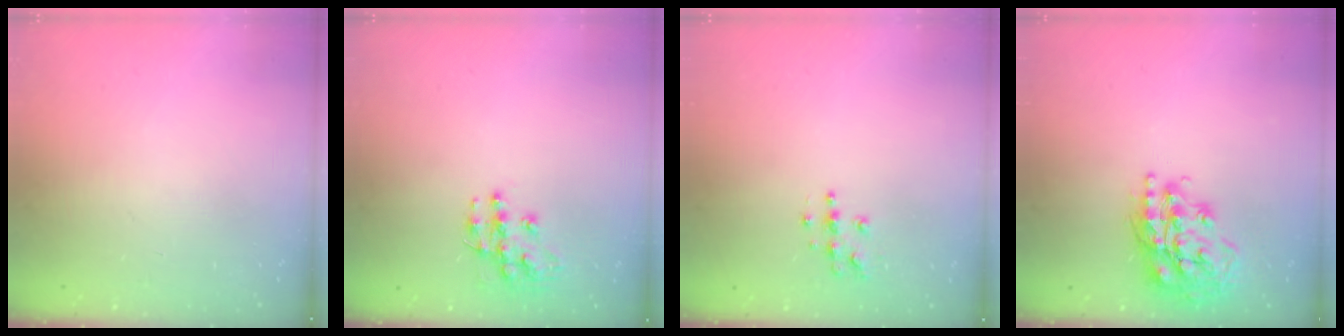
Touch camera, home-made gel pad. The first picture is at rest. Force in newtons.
{"total": 10.0, "press": 10.0, "slide": 0.6}
{"total": 4.9, "press": 4.9, "slide": 0.1}
{"total": 18.4, "press": 18.3, "slide": 1.7}